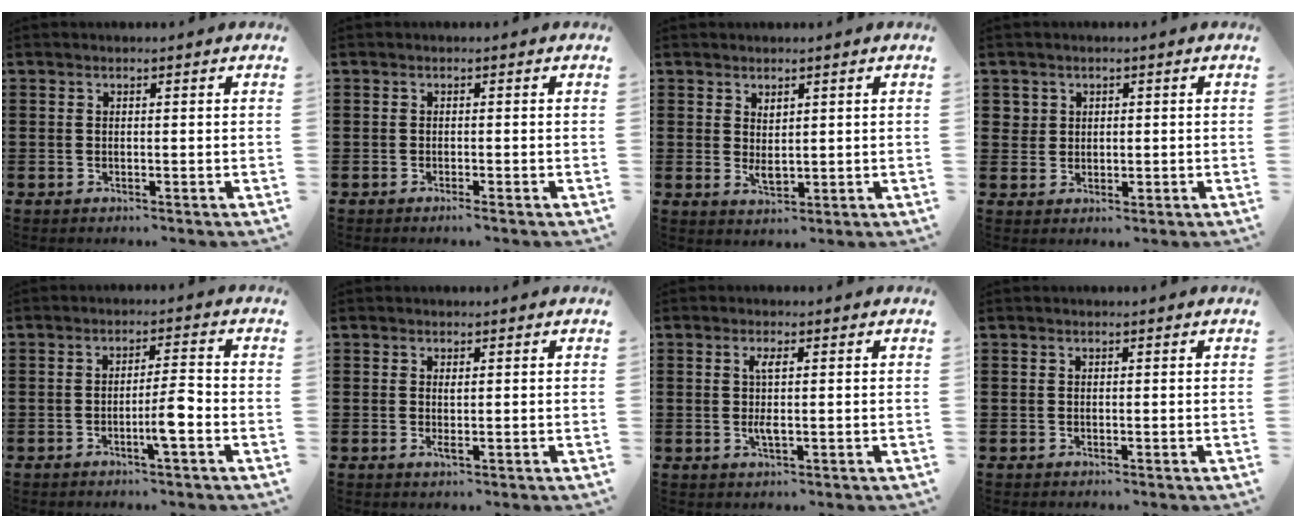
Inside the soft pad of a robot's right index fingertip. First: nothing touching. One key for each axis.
{"total": 0.8, "fx": -0.6, "fy": -0.1, "fz": 0.6, "tx": -0.011, "ty": -0.002, "tz": -0.011}
{"total": 2.0, "fx": 0.6, "fy": 1.1, "fz": 1.6, "tx": -0.031, "ty": -0.002, "tz": 0.014}
{"total": 2.2, "fx": 1.0, "fy": 1.9, "fz": 0.3, "tx": -0.015, "ty": 0.009, "tz": 0.018}
{"total": 4.8, "fx": -1.8, "fy": 0.4, "fz": 4.4, "tx": -0.075, "ty": -0.002, "tz": -0.033}
{"total": 1.0, "fx": 0.1, "fy": 0.1, "fz": 1.0, "tx": -0.019, "ty": -0.003, "tz": 0.002}
{"total": 2.8, "fx": 0.2, "fy": 0.6, "fz": 2.7, "tx": -0.059, "ty": -0.003, "tz": -0.001}
{"total": 0.0}